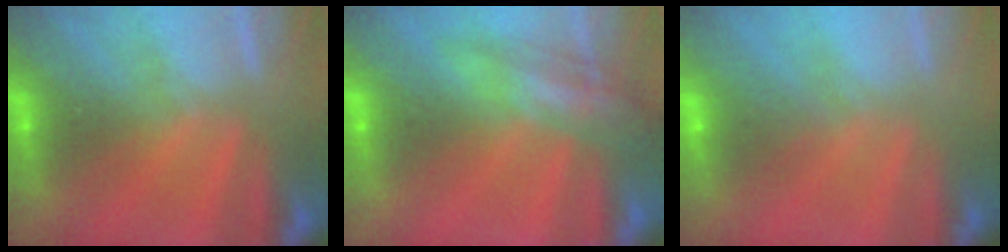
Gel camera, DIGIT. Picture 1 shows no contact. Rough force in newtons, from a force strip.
{"total": 2.3}
{"total": 4.9}